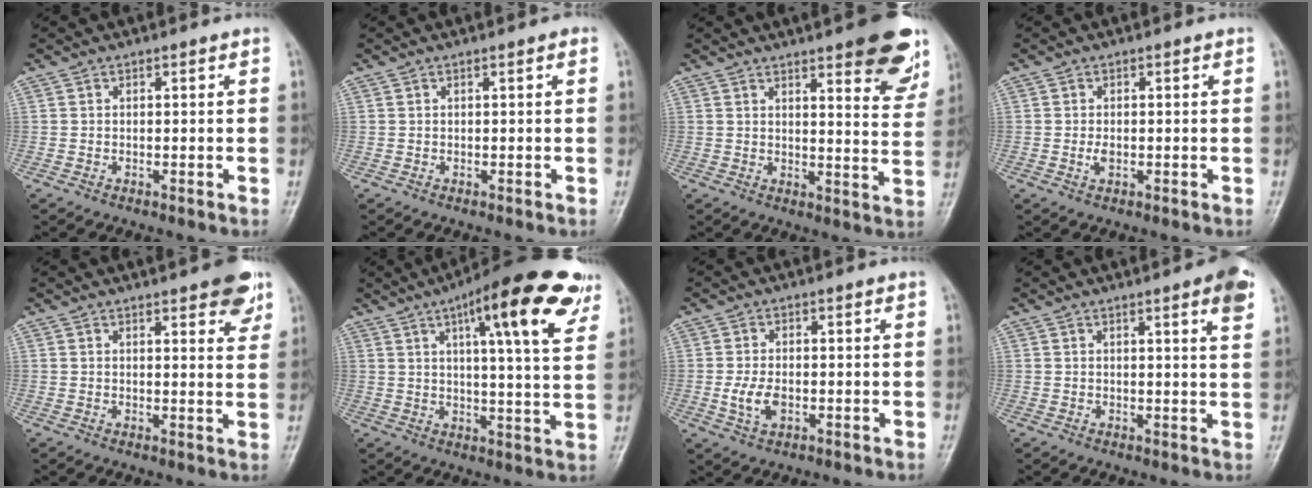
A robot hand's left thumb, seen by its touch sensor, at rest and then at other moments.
{"total": 0.6, "force": [0.2, 0.2, 0.5], "torque": [-0.008, 0.001, 0.000]}
{"total": 14.5, "force": [9.2, 4.1, 10.4], "torque": [-0.093, -0.047, 0.110]}
{"total": 1.7, "force": [-0.3, 1.0, 1.3], "torque": [-0.024, -0.002, -0.006]}
{"total": 7.2, "force": [4.4, 2.4, 5.2], "torque": [-0.043, -0.018, 0.051]}
{"total": 19.0, "force": [9.5, 4.4, 15.9], "torque": [-0.196, -0.020, 0.127]}
{"total": 4.6, "force": [-0.9, 2.8, 3.5], "torque": [-0.071, 0.000, -0.017]}
{"total": 5.1, "force": [2.7, 0.7, 4.3], "torque": [-0.048, -0.009, 0.029]}